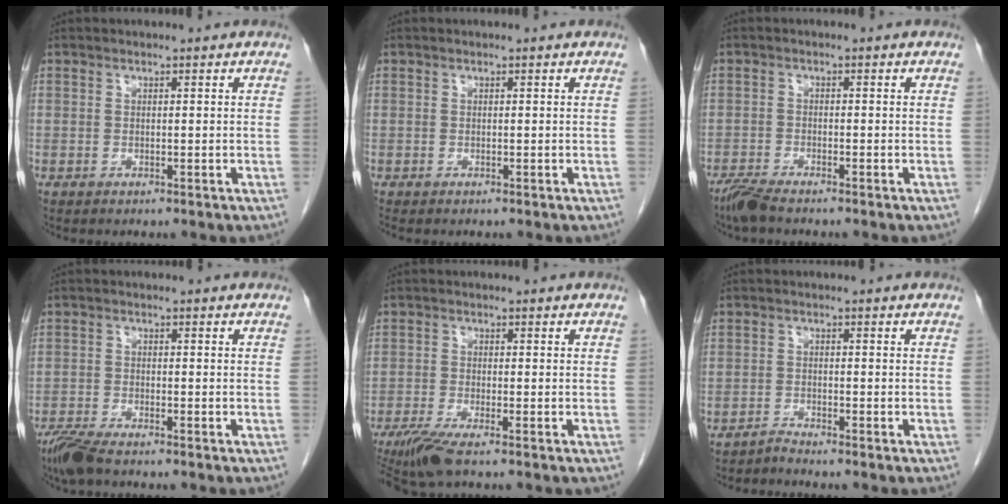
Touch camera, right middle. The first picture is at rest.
{"total": 0.0}
{"total": 3.1, "force": [-2.7, 0.2, 1.5], "torque": [-0.036, -0.010, -0.054]}
{"total": 4.2, "force": [-3.5, 0.6, 2.3], "torque": [-0.052, -0.013, -0.067]}
{"total": 5.1, "force": [-3.8, 0.2, 3.4], "torque": [-0.066, -0.015, -0.072]}
{"total": 1.4, "force": [-1.3, -0.4, -0.2], "torque": [0.006, -0.006, -0.026]}